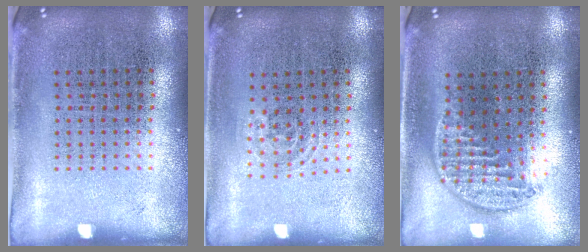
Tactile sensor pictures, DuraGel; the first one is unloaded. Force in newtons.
{"total": 0.8, "press": 0.6, "slide": 0.6}
{"total": 1.3, "press": 1.1, "slide": 0.7}